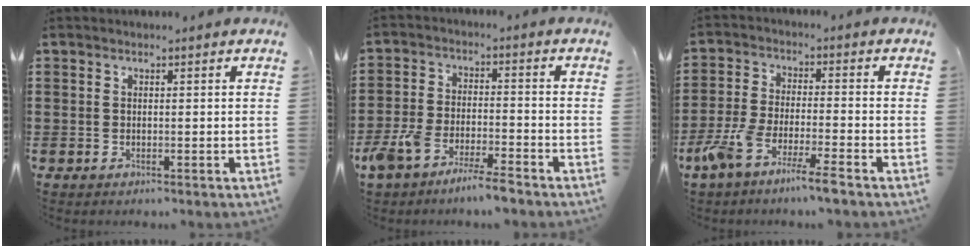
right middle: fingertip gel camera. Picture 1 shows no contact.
{"total": 6.5, "force": [-5.7, 0.7, 3.0], "torque": [-0.076, -0.009, -0.110]}
{"total": 7.0, "force": [-5.6, 0.0, 4.3], "torque": [-0.101, -0.017, -0.107]}